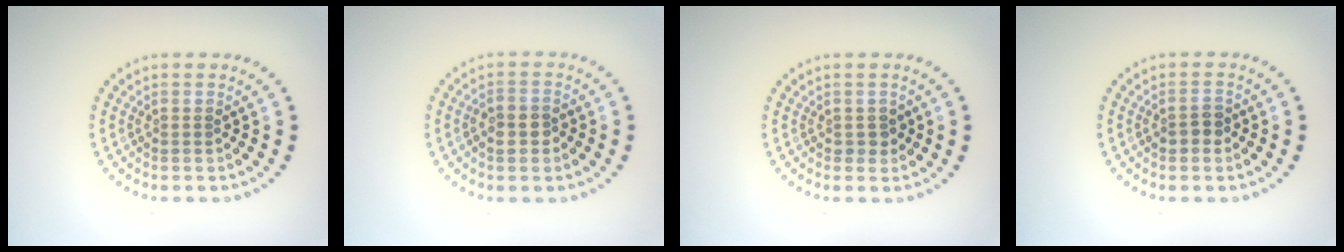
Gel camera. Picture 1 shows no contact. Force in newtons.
{"total": 2.0, "press": 1.9, "slide": 0.6}
{"total": 1.0, "press": 1.0, "slide": 0.4}
{"total": 1.6, "press": 1.5, "slide": 0.3}